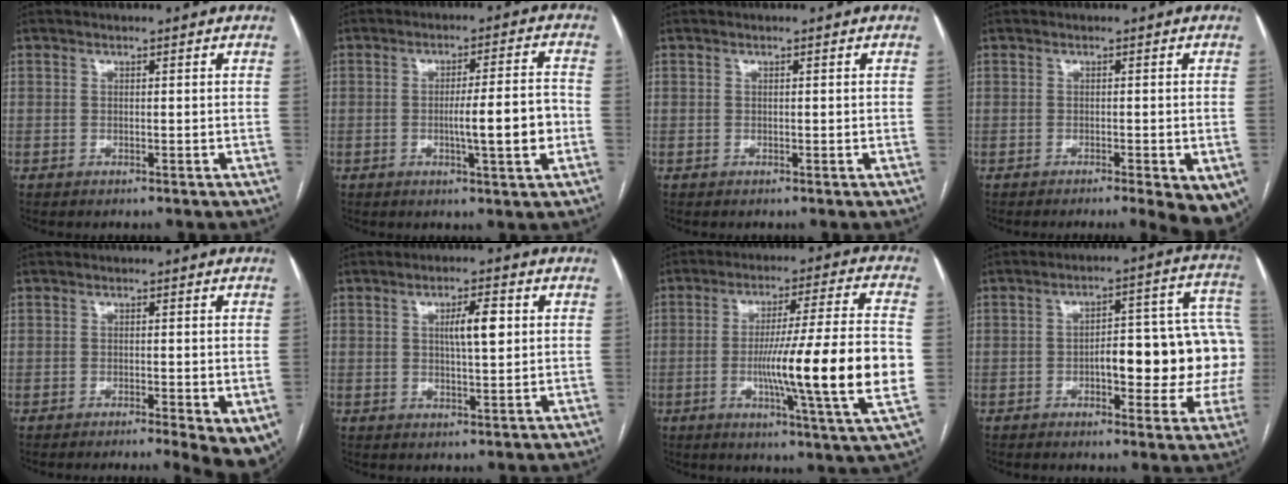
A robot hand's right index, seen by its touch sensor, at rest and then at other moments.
{"total": 8.5, "force": [-1.8, 0.0, 8.3], "torque": [-0.125, 0.001, -0.028]}
{"total": 0.0}
{"total": 9.5, "force": [-6.5, 2.6, 6.5], "torque": [-0.059, -0.018, -0.085]}
{"total": 8.2, "force": [-5.1, 2.2, 6.0], "torque": [-0.061, -0.022, -0.075]}
{"total": 5.0, "force": [1.2, 0.9, 4.8], "torque": [-0.082, 0.006, 0.022]}
{"total": 19.3, "force": [-2.8, -1.2, 19.1], "torque": [-0.276, -0.011, -0.050]}
{"total": 16.5, "force": [-2.0, 5.5, 15.4], "torque": [-0.161, 0.049, -0.019]}